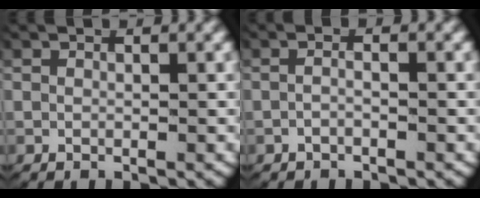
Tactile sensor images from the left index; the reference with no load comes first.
{"total": 1.1, "force": [-0.5, 0.1, 1.0], "torque": [-0.022, 0.000, -0.010]}